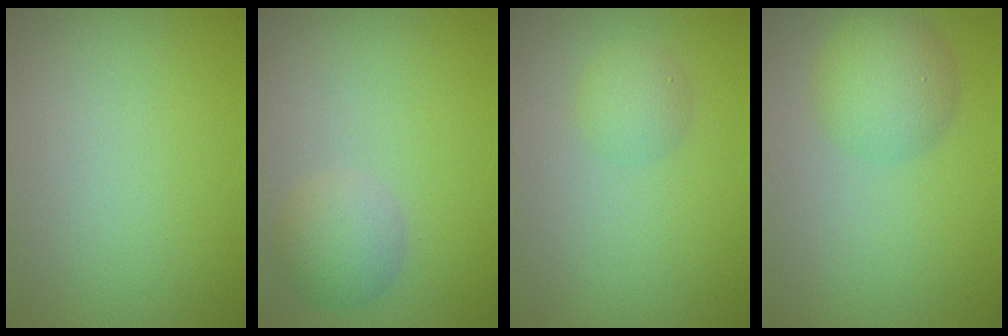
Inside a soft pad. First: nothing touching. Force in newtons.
{"total": 2.7, "press": 2.7, "slide": 0.1}
{"total": 1.7, "press": 1.7, "slide": 0.1}
{"total": 3.7, "press": 3.7, "slide": 0.1}